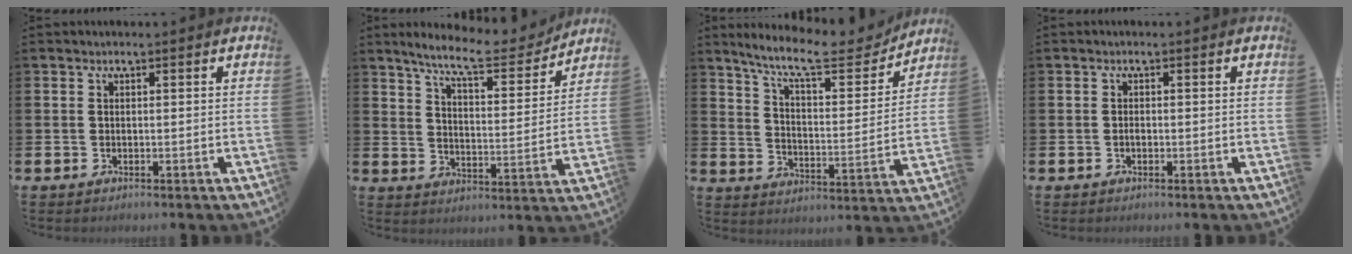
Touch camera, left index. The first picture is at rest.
{"total": 9.2, "force": [8.2, 1.5, 3.8], "torque": [-0.089, -0.049, 0.140]}
{"total": 11.2, "force": [9.9, 2.2, 4.8], "torque": [-0.113, -0.063, 0.168]}
{"total": 0.6, "force": [-0.2, 0.3, 0.5], "torque": [-0.014, 0.002, -0.004]}